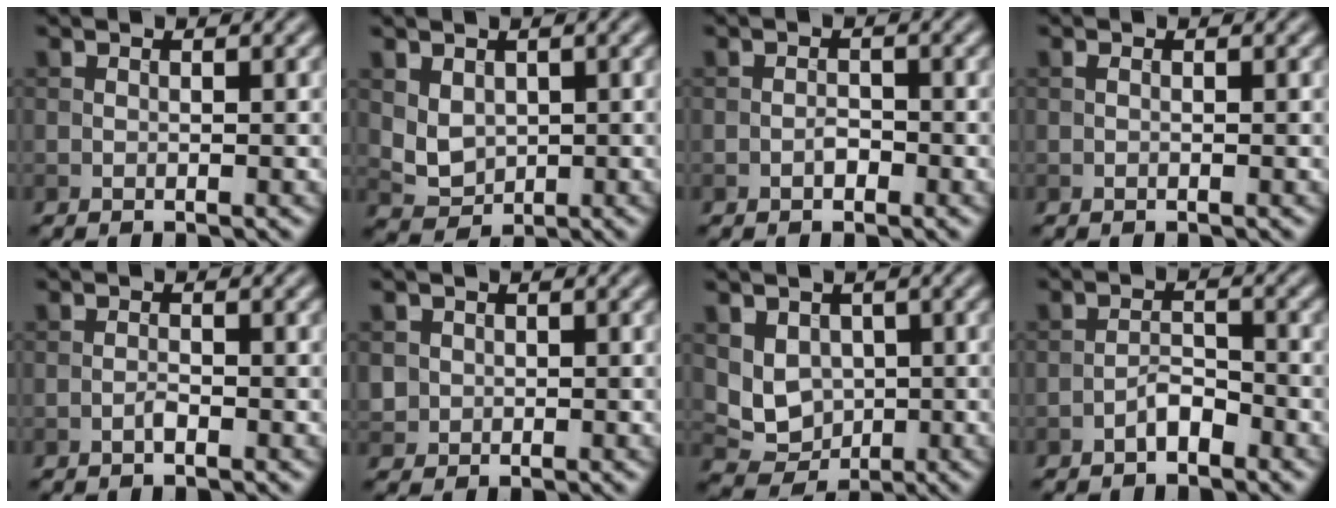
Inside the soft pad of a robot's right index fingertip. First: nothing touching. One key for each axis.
{"total": 2.7, "fx": 0.6, "fy": 2.1, "fz": 1.6, "tx": -0.033, "ty": -0.006, "tz": 0.015}
{"total": 1.0, "fx": -0.5, "fy": 0.6, "fz": 0.6, "tx": -0.009, "ty": 0.002, "tz": -0.011}
{"total": 0.0}
{"total": 0.8, "fx": -0.5, "fy": 0.2, "fz": 0.6, "tx": -0.012, "ty": 0.002, "tz": -0.011}
{"total": 1.5, "fx": 0.1, "fy": 1.5, "fz": 0.1, "tx": 0.002, "ty": -0.005, "tz": 0.007}
{"total": 4.5, "fx": 0.6, "fy": 3.8, "fz": 2.3, "tx": -0.040, "ty": -0.006, "tz": 0.021}
{"total": 1.9, "fx": -1.4, "fy": 0.7, "fz": 1.0, "tx": -0.017, "ty": 0.009, "tz": -0.028}